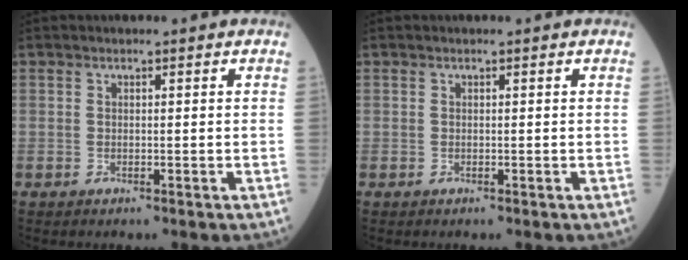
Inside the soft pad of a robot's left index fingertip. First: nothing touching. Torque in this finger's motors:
{"motor_torque": [0.19, 0.08, 0.03, 0.01]}